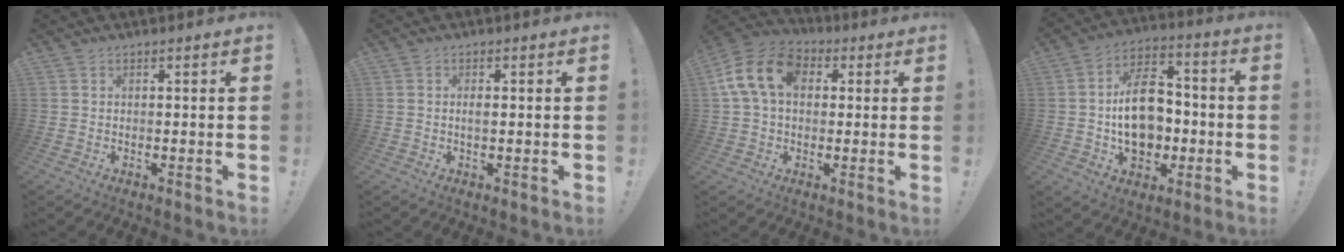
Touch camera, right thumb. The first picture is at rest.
{"total": 1.4, "force": [-0.3, 0.2, 1.3], "torque": [-0.023, 0.000, -0.007]}
{"total": 15.0, "force": [3.9, 10.1, 10.3], "torque": [-0.184, 0.009, 0.076]}
{"total": 17.6, "force": [-2.1, 12.4, 12.3], "torque": [-0.202, 0.021, -0.030]}